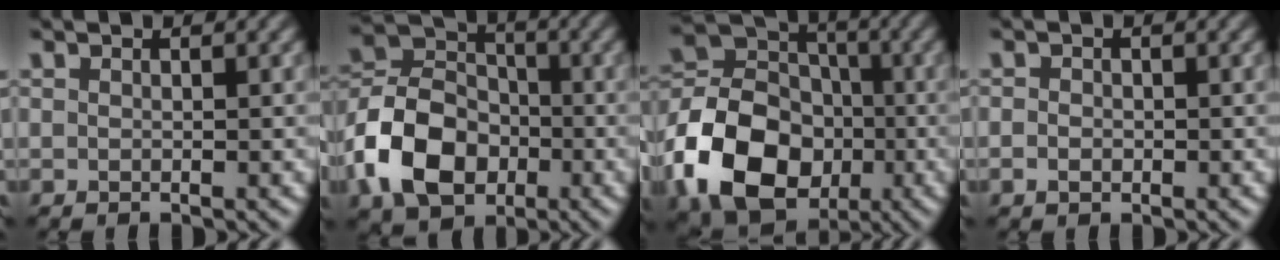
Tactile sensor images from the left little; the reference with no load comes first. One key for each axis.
{"total": 8.9, "fx": -3.3, "fy": 6.4, "fz": 5.3, "tx": -0.101, "ty": 0.008, "tz": -0.077}
{"total": 12.9, "fx": -4.5, "fy": 9.8, "fz": 7.1, "tx": -0.158, "ty": -0.003, "tz": -0.088}
{"total": 1.3, "fx": -0.2, "fy": 1.1, "fz": 0.7, "tx": -0.003, "ty": 0.006, "tz": -0.008}